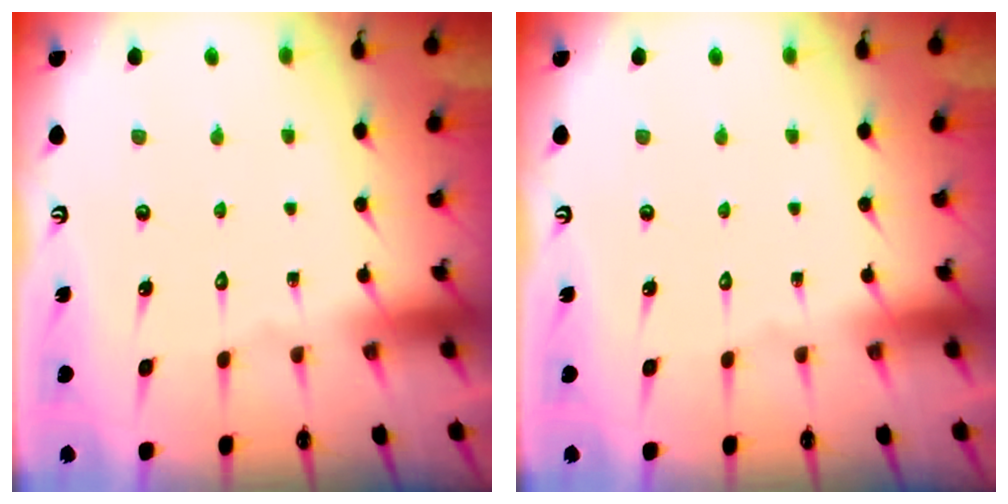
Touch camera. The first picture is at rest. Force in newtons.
{"total": 0.0}